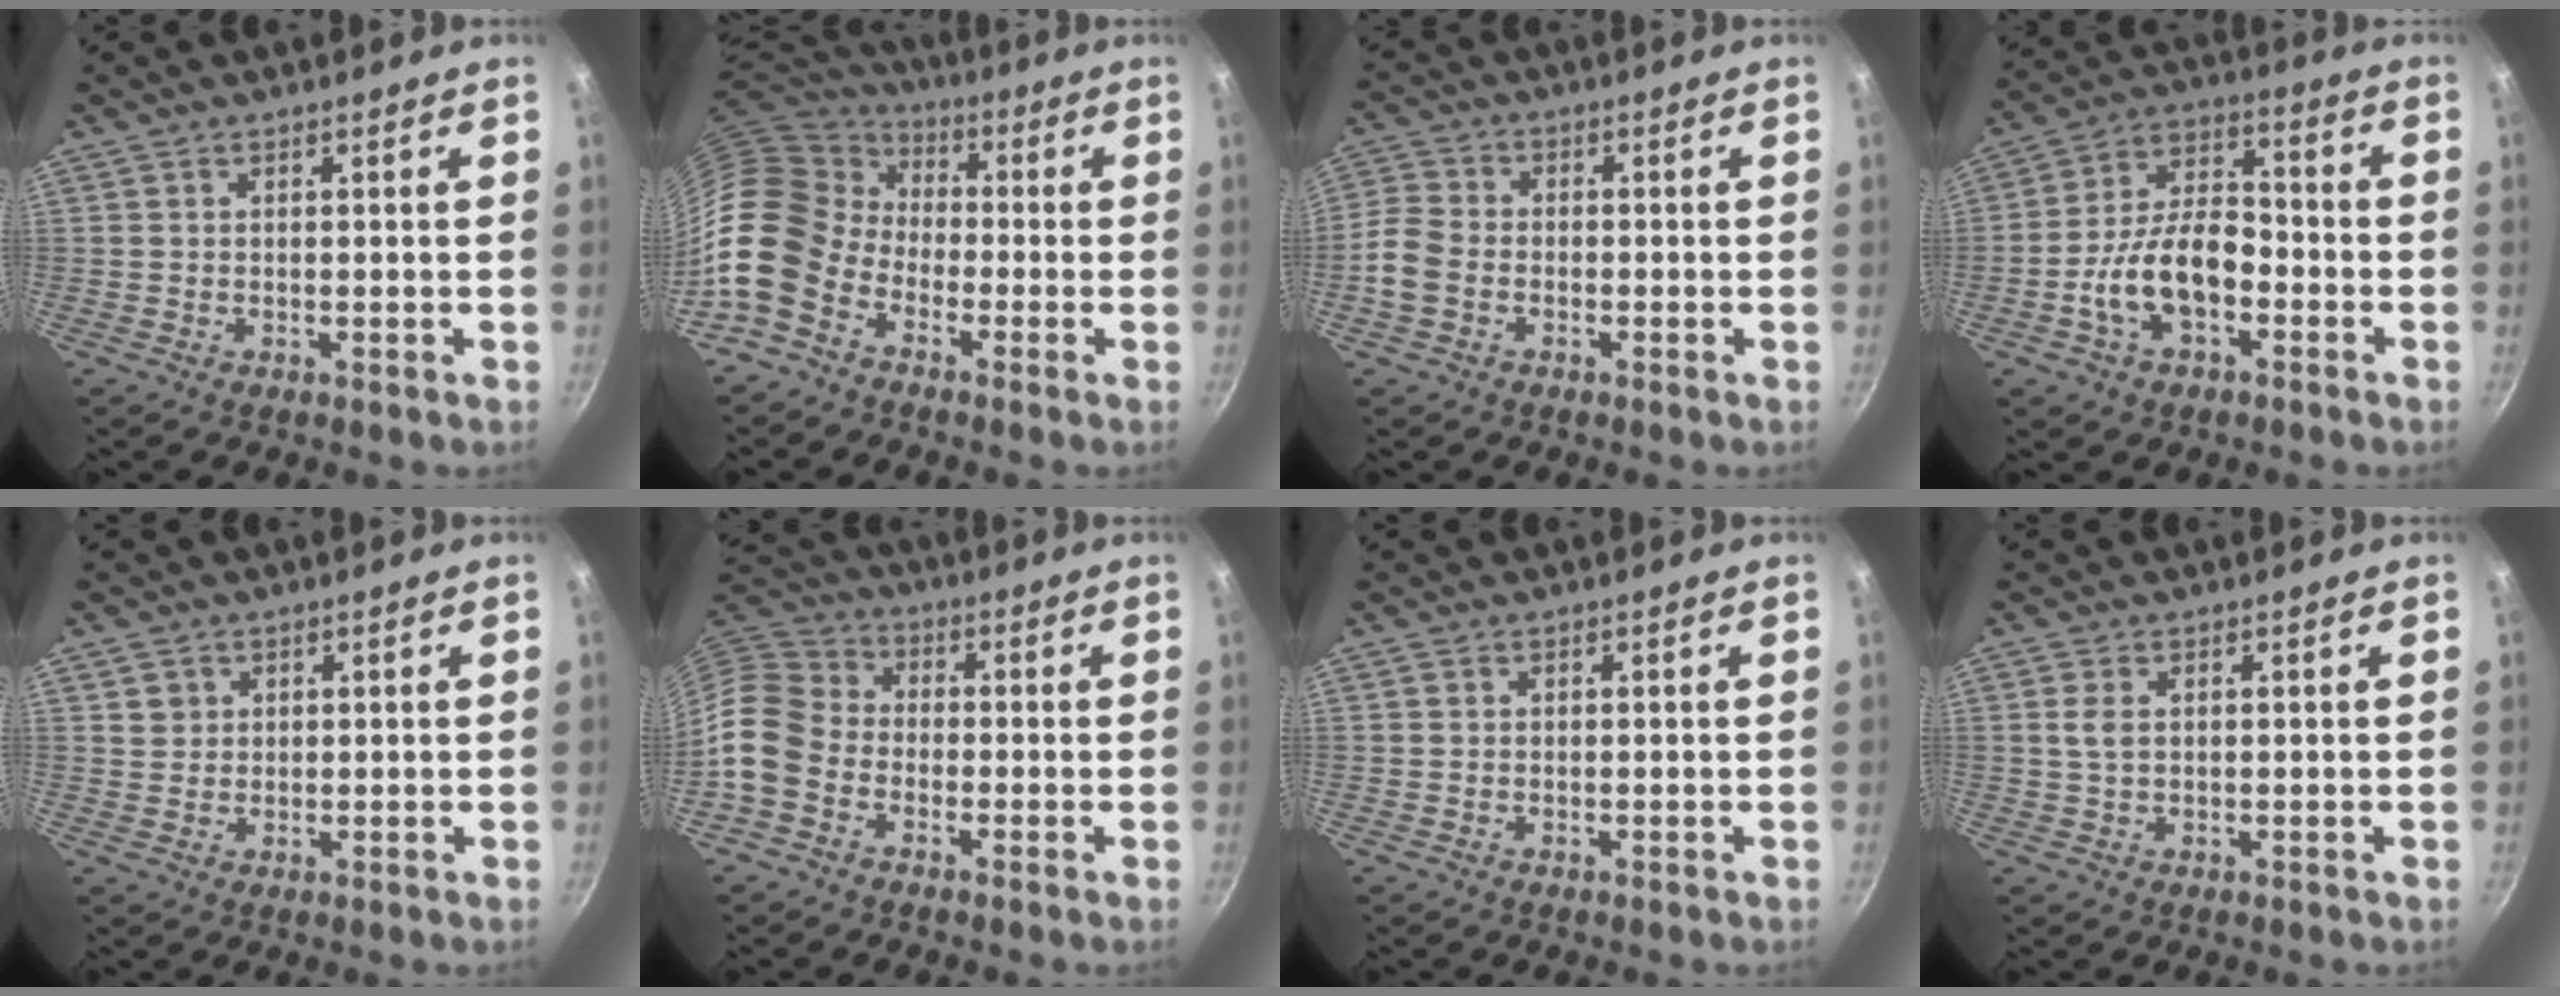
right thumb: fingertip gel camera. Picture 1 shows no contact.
{"total": 17.2, "force": [-6.3, 12.4, 10.2], "torque": [-0.181, 0.053, -0.152]}
{"total": 6.6, "force": [-2.1, 4.9, 3.8], "torque": [-0.082, 0.020, -0.055]}
{"total": 13.3, "force": [-4.4, 7.6, 10.0], "torque": [-0.155, 0.048, -0.087]}
{"total": 2.8, "force": [1.1, 2.5, 0.7], "torque": [0.005, 0.005, 0.021]}
{"total": 10.2, "force": [-3.7, 7.6, 5.6], "torque": [-0.090, 0.037, -0.094]}
{"total": 0.6, "force": [0.2, 0.5, 0.2], "torque": [-0.002, 0.002, 0.003]}
{"total": 2.7, "force": [0.7, 1.7, 2.0], "torque": [-0.040, 0.000, 0.012]}